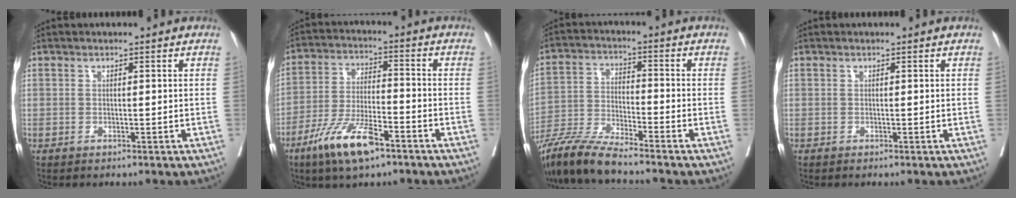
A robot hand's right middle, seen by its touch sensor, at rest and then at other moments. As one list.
[{"total": 10.7, "force": [-6.7, 2.6, 8.0], "torque": [-0.158, -0.013, -0.124]}, {"total": 9.5, "force": [-8.4, -0.2, 4.4], "torque": [-0.087, -0.019, -0.163]}, {"total": 0.0}]